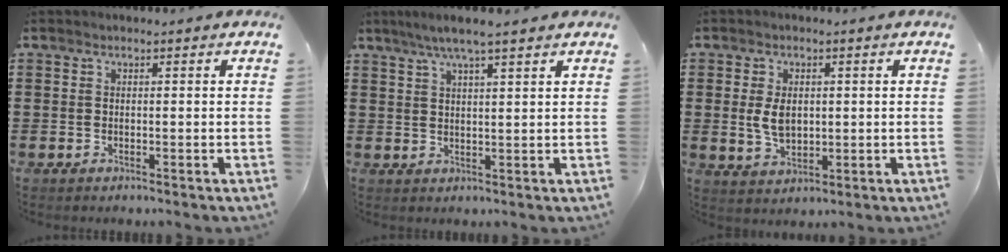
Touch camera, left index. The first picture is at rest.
{"total": 4.9, "force": [3.6, 0.1, 3.3], "torque": [-0.070, -0.001, 0.063]}
{"total": 4.8, "force": [0.4, 3.0, 3.6], "torque": [-0.076, 0.003, 0.003]}